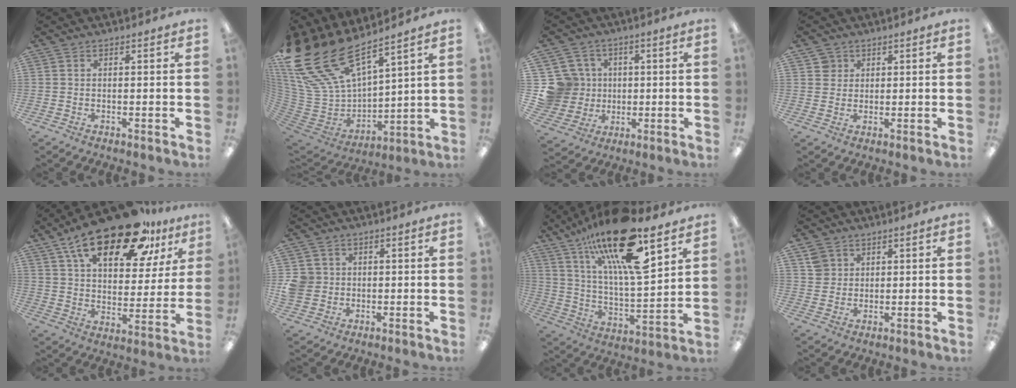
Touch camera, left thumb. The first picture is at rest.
{"total": 23.5, "force": [17.7, 9.8, 12.0], "torque": [-0.253, -0.113, 0.320]}
{"total": 11.7, "force": [1.4, 11.3, 2.7], "torque": [-0.100, 0.009, 0.039]}
{"total": 3.5, "force": [1.9, 2.9, 0.3], "torque": [0.000, -0.001, 0.033]}
{"total": 24.6, "force": [15.8, 10.4, 15.7], "torque": [-0.258, -0.078, 0.264]}
{"total": 5.3, "force": [0.3, 5.1, 1.4], "torque": [-0.035, 0.010, 0.006]}
{"total": 24.5, "force": [16.8, 6.9, 16.5], "torque": [-0.287, -0.092, 0.279]}
{"total": 4.2, "force": [2.1, 3.6, 0.5], "torque": [-0.001, -0.001, 0.035]}